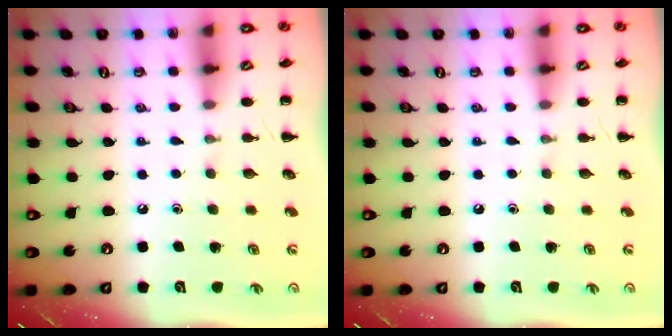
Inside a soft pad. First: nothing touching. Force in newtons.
{"total": 0.0}